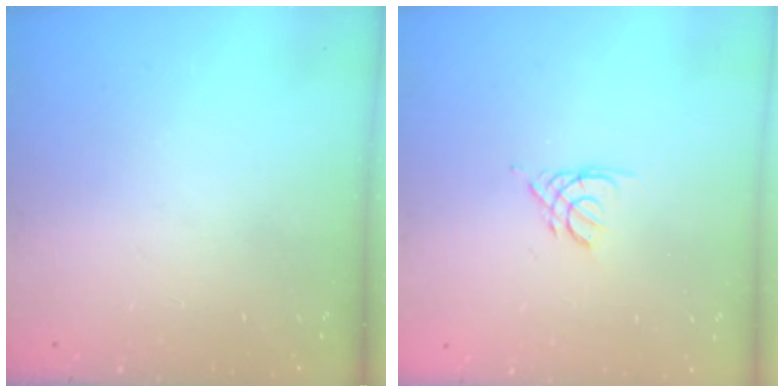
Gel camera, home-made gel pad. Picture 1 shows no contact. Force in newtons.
{"total": 2.1, "press": 2.0, "slide": 0.4}